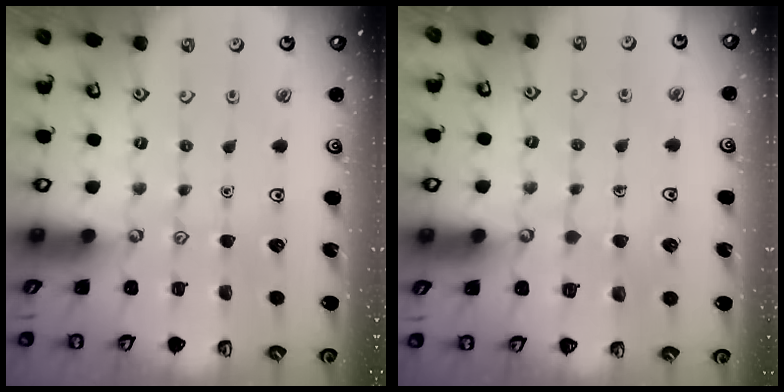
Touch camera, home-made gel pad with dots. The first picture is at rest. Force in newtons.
{"total": 2.8, "press": 2.8, "slide": 0.3}